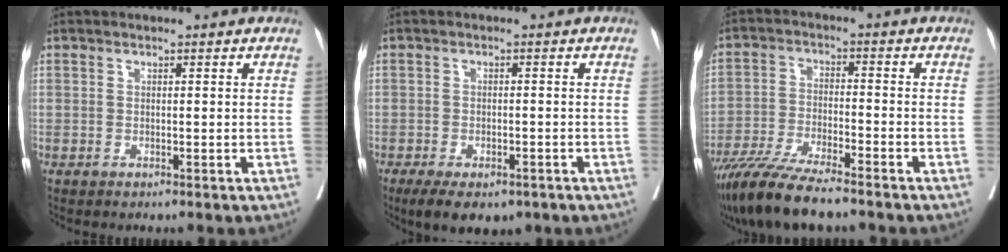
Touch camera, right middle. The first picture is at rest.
{"total": 8.5, "force": [-5.7, 3.9, 4.8], "torque": [-0.068, -0.005, -0.085]}
{"total": 11.1, "force": [-9.2, 0.9, 6.1], "torque": [-0.104, -0.031, -0.161]}